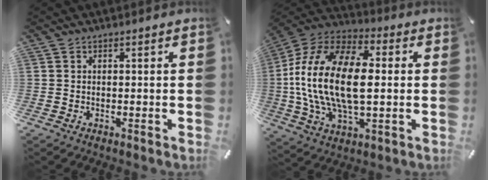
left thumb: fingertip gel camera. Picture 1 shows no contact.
{"total": 22.3, "force": [0.0, 13.0, 18.2], "torque": [-0.398, 0.006, -0.003]}